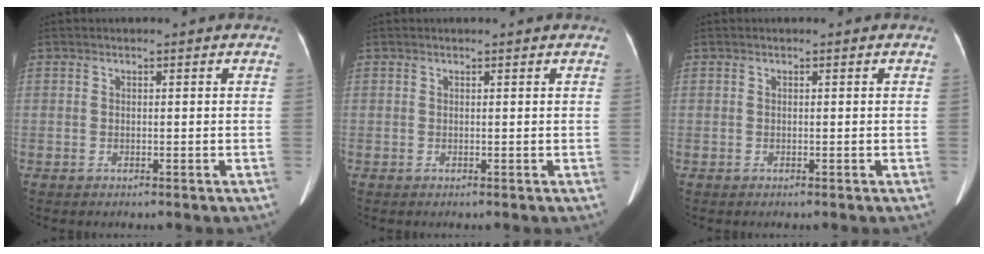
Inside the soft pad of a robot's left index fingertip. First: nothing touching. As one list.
[{"total": 0.6, "force": [0.6, 0.0, 0.2], "torque": [-0.003, 0.006, 0.007]}, {"total": 0.0}]